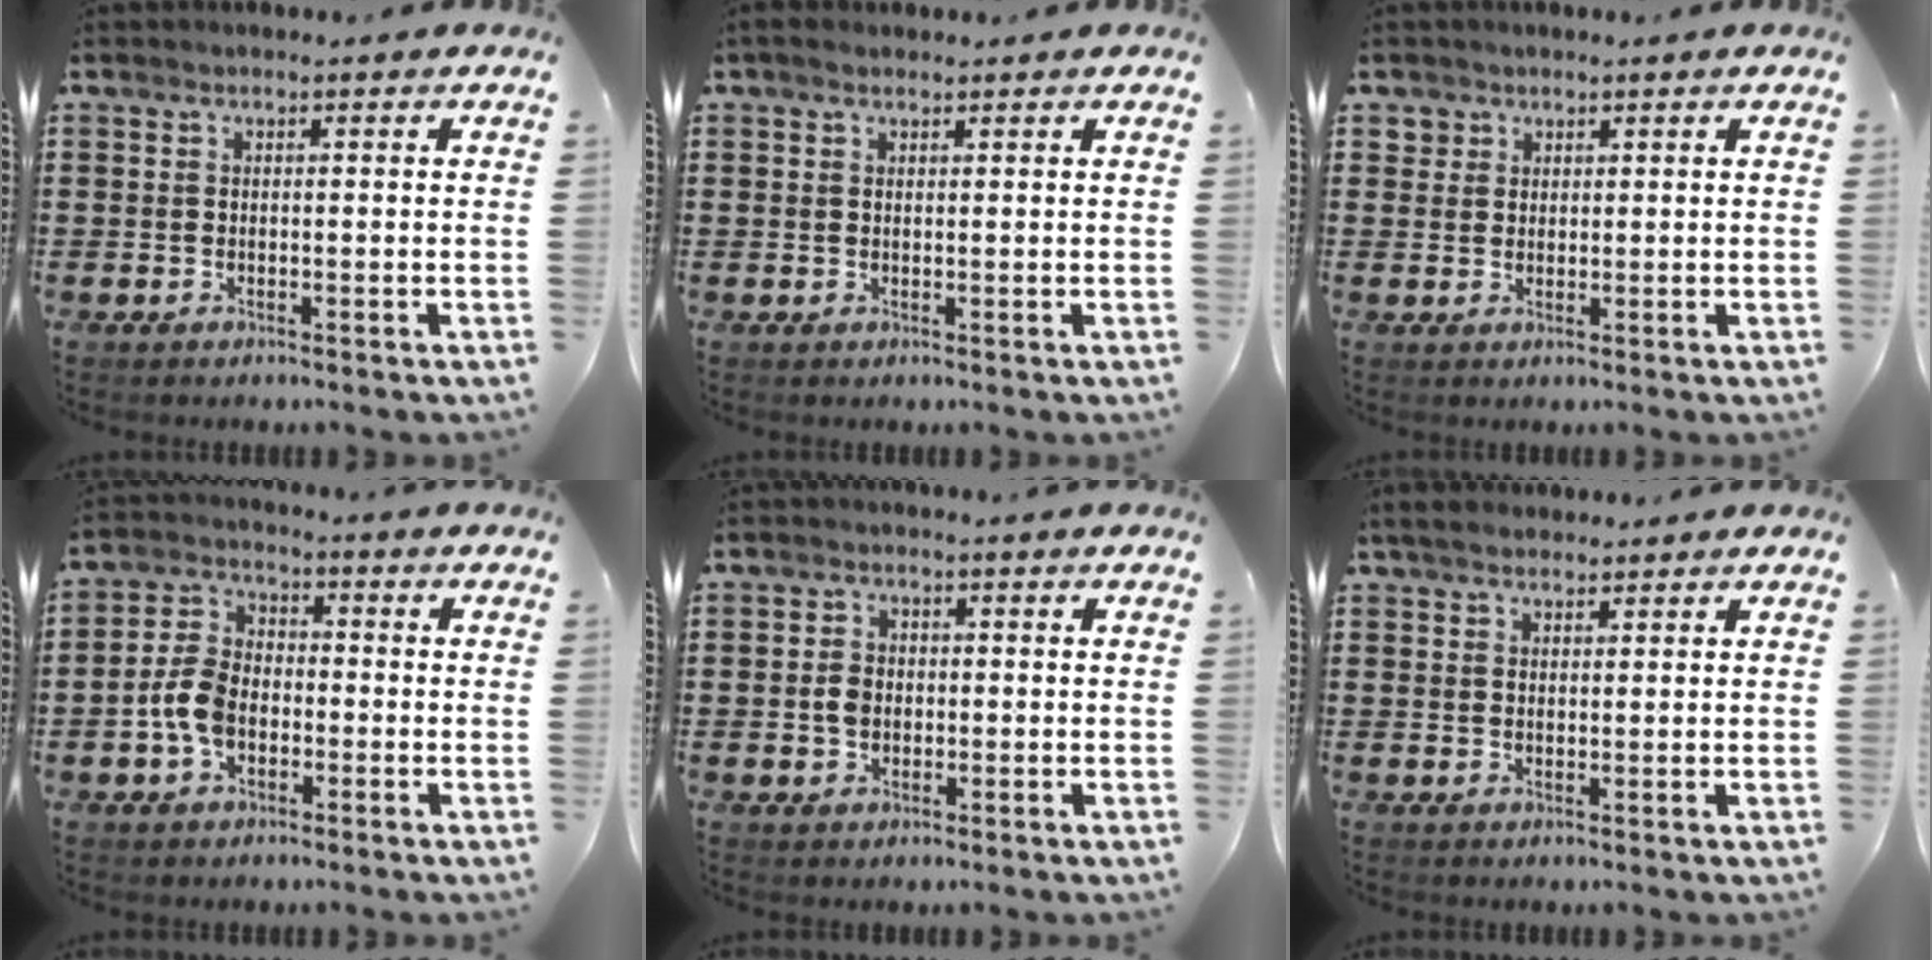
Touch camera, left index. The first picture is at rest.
{"total": 1.1, "force": [0.8, 0.4, 0.6], "torque": [-0.012, 0.004, 0.015]}
{"total": 2.0, "force": [1.3, 1.5, 0.1], "torque": [-0.009, 0.006, 0.025]}
{"total": 6.1, "force": [-1.7, 4.0, 4.3], "torque": [-0.119, -0.001, -0.042]}
{"total": 2.7, "force": [0.0, 2.1, 1.7], "torque": [-0.037, 0.005, -0.002]}
{"total": 2.4, "force": [2.1, 0.9, 0.8], "torque": [-0.021, 0.007, 0.039]}